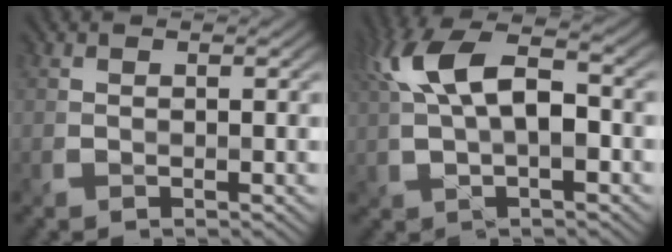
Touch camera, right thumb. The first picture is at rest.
{"total": 11.3, "force": [1.7, 5.5, 9.8], "torque": [-0.210, 0.017, 0.025]}